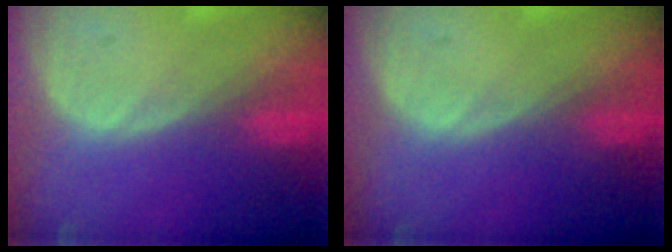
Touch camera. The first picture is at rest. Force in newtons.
{"total": 0.0}